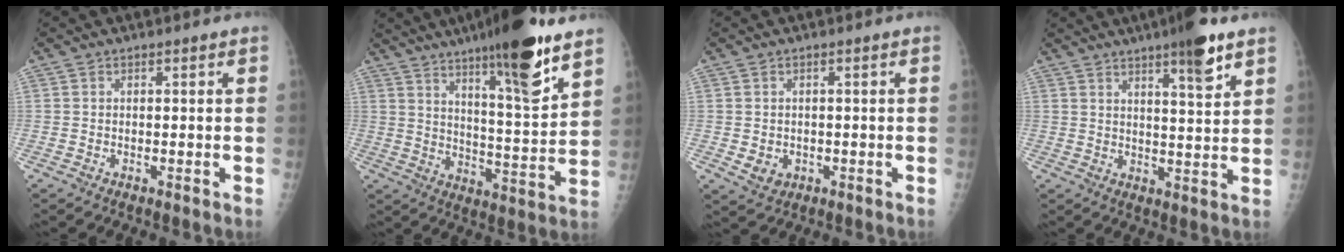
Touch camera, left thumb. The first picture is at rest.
{"total": 18.0, "force": [11.8, 2.8, 13.3], "torque": [-0.182, -0.072, 0.185]}
{"total": 3.3, "force": [-0.6, 2.8, 1.6], "torque": [-0.016, -0.001, 0.003]}
{"total": 8.8, "force": [5.6, 1.2, 6.6], "torque": [-0.091, -0.030, 0.081]}